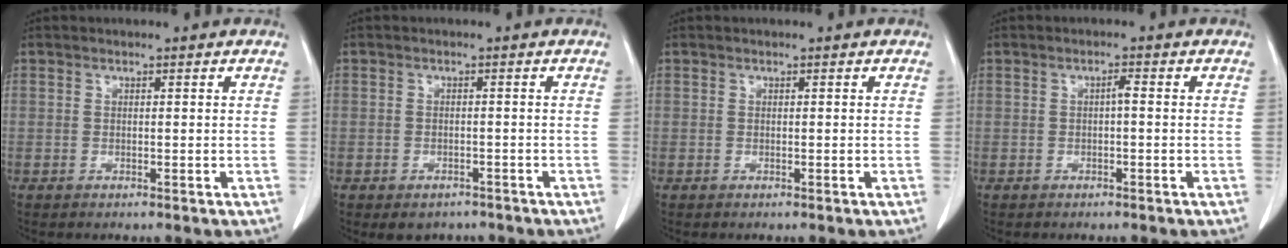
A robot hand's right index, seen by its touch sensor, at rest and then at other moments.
{"total": 4.1, "force": [-3.4, 2.2, 1.0], "torque": [-0.011, 0.003, -0.039]}
{"total": 0.0}
{"total": 1.1, "force": [-0.1, 0.2, 1.1], "torque": [-0.020, 0.004, 0.000]}